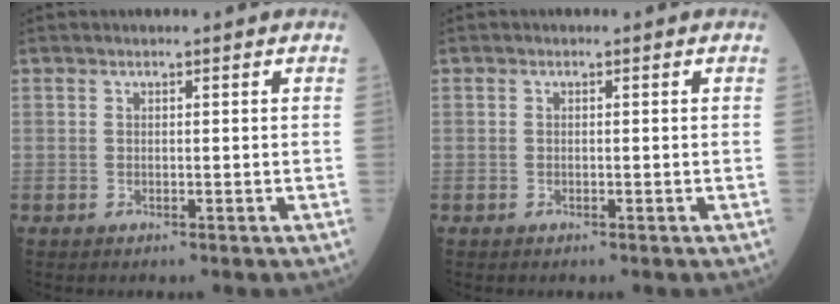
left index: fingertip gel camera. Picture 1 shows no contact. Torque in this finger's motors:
{"motor_torque": [0.00, 0.05, -0.01, 0.00]}